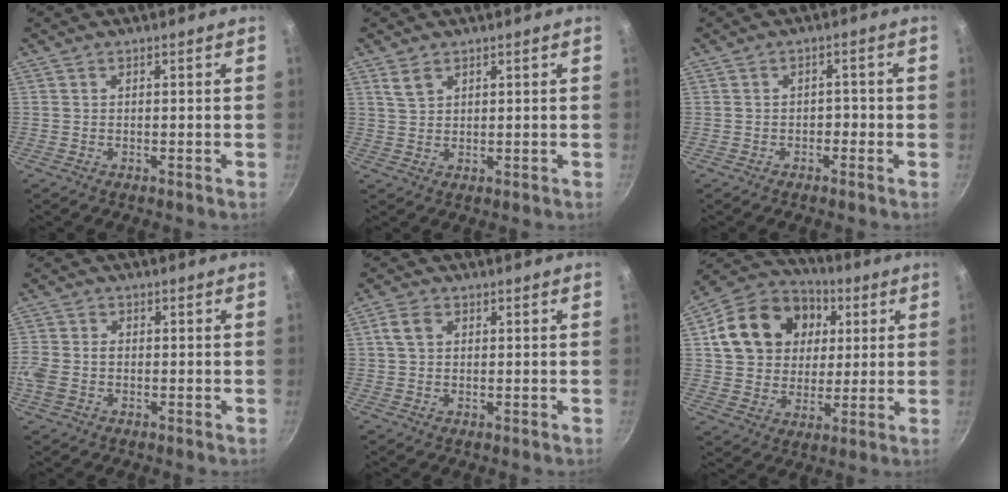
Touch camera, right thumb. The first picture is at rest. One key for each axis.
{"total": 3.1, "fx": 2.2, "fy": 1.5, "fz": 1.6, "tx": -0.029, "ty": -0.014, "tz": 0.048}
{"total": 1.9, "fx": -0.8, "fy": 1.4, "fz": 1.0, "tx": -0.001, "ty": 0.016, "tz": -0.012}
{"total": 6.1, "fx": -1.3, "fy": 4.4, "fz": 4.0, "tx": -0.095, "ty": 0.004, "tz": -0.034}
{"total": 3.4, "fx": 0.8, "fy": 2.4, "fz": 2.2, "tx": -0.040, "ty": 0.006, "tz": 0.012}
{"total": 19.2, "fx": 4.8, "fy": 15.5, "fz": 10.3, "tx": -0.164, "ty": 0.015, "tz": 0.079}